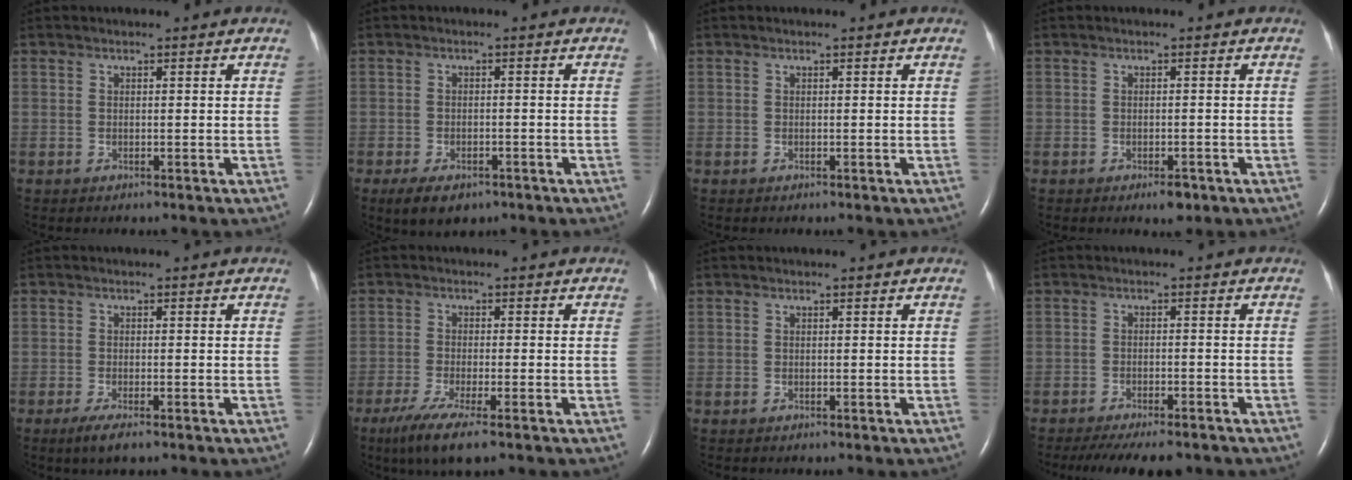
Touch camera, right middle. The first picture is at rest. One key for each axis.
{"total": 5.1, "fx": -3.4, "fy": 2.5, "fz": 2.8, "tx": -0.051, "ty": -0.005, "tz": -0.049}
{"total": 0.0}
{"total": 2.0, "fx": -1.2, "fy": 0.8, "fz": 1.3, "tx": -0.020, "ty": 0.000, "tz": -0.013}
{"total": 2.9, "fx": -1.8, "fy": 0.5, "fz": 2.2, "tx": -0.048, "ty": -0.008, "tz": -0.033}
{"total": 6.7, "fx": -4.3, "fy": 0.6, "fz": 5.2, "tx": -0.098, "ty": -0.021, "tz": -0.073}
{"total": 0.0}
{"total": 10.5, "fx": -9.1, "fy": 2.5, "fz": 4.7, "tx": -0.069, "ty": -0.008, "tz": -0.124}